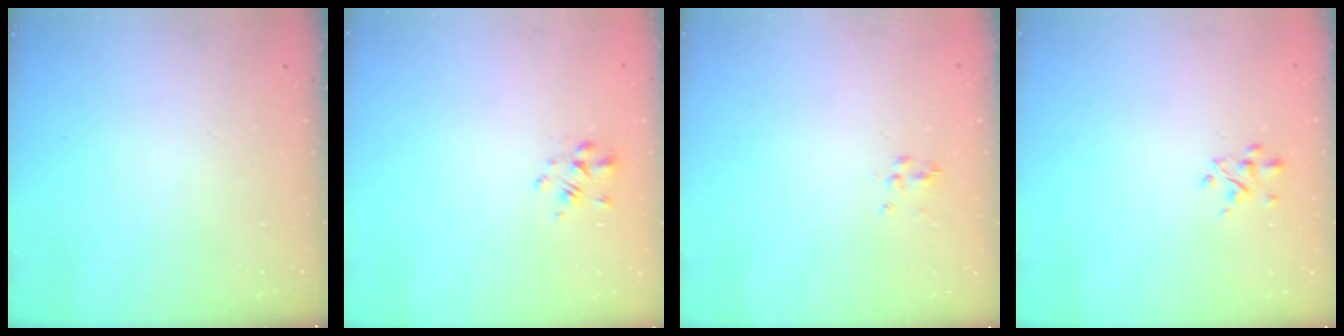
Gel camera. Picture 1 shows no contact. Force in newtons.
{"total": 2.2, "press": 2.1, "slide": 0.6}
{"total": 3.4, "press": 3.1, "slide": 1.4}
{"total": 2.3, "press": 2.3, "slide": 0.6}